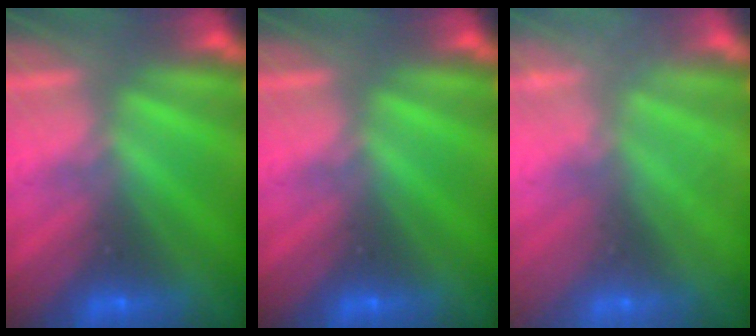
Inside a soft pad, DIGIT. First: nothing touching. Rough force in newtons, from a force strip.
{"total": 0.0}
{"total": 2.5}